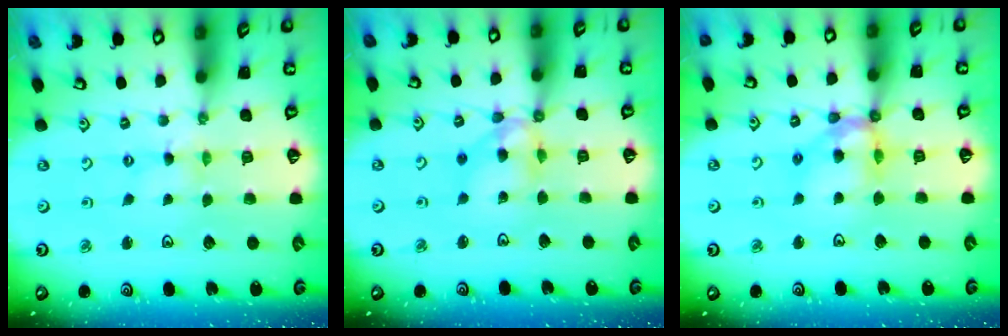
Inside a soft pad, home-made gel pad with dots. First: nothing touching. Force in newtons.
{"total": 11.0, "press": 10.9, "slide": 1.1}
{"total": 12.1, "press": 12.0, "slide": 1.4}